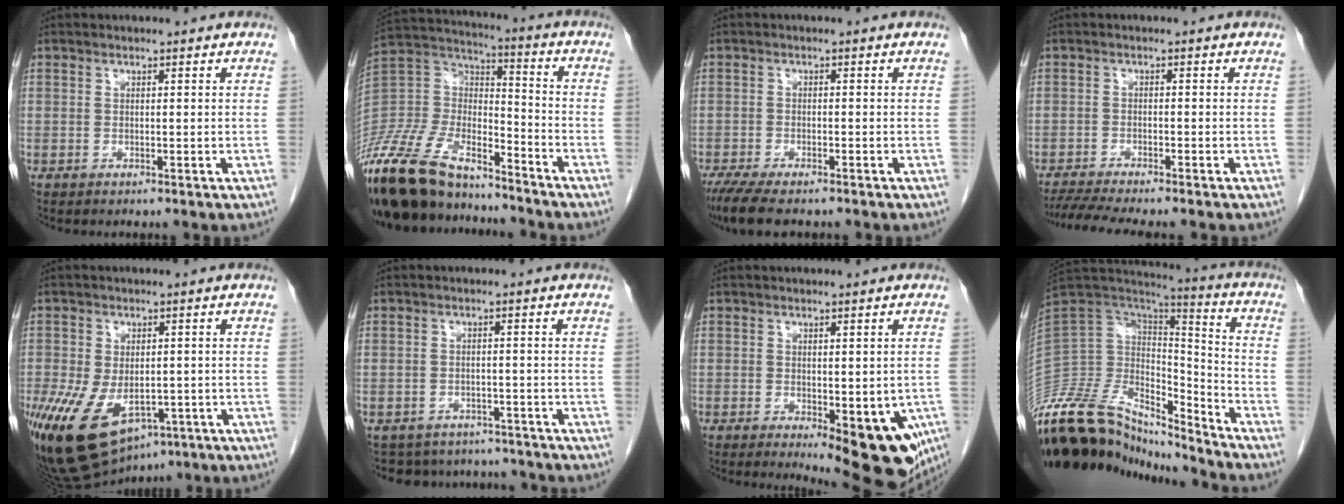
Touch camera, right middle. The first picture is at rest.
{"total": 24.1, "force": [-20.2, 7.5, 10.9], "torque": [-0.275, -0.018, -0.368]}
{"total": 7.6, "force": [-6.0, 1.8, 4.3], "torque": [-0.073, -0.016, -0.097]}
{"total": 7.0, "force": [-6.2, -0.3, 3.3], "torque": [-0.052, -0.015, -0.102]}
{"total": 16.7, "force": [-7.7, 10.0, 11.0], "torque": [-0.236, -0.019, -0.105]}
{"total": 9.1, "force": [-8.3, 3.7, 0.9], "torque": [-0.014, 0.017, -0.099]}
{"total": 13.3, "force": [-5.5, 5.0, 11.1], "torque": [-0.100, -0.014, -0.060]}
{"total": 27.7, "force": [-25.0, 7.9, 8.9], "torque": [-0.230, 0.016, -0.414]}